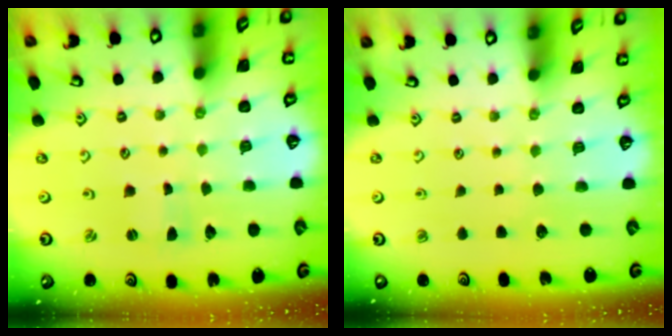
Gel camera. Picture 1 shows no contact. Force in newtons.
{"total": 0.0}